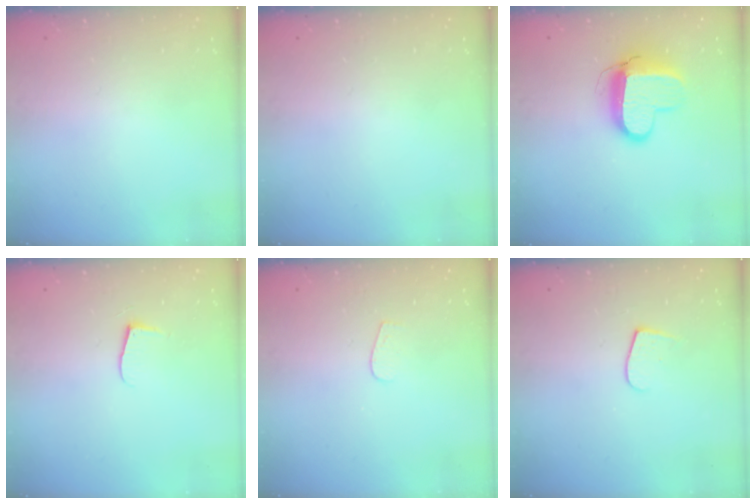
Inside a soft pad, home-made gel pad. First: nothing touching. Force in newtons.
{"total": 0.0}
{"total": 11.1, "press": 11.0, "slide": 1.0}
{"total": 5.2, "press": 5.2, "slide": 0.5}
{"total": 3.7, "press": 3.7, "slide": 0.3}
{"total": 5.8, "press": 5.8, "slide": 0.7}